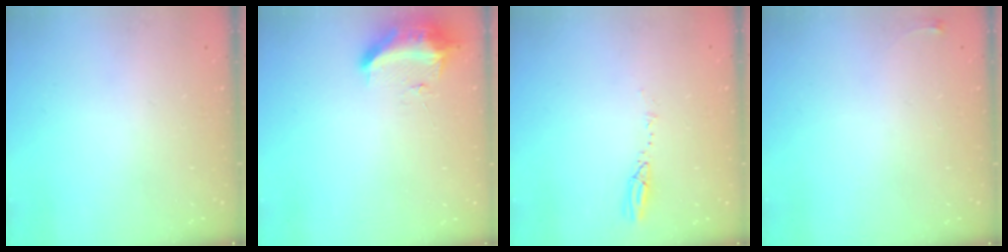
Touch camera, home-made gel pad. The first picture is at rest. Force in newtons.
{"total": 10.0, "press": 10.0, "slide": 0.4}
{"total": 3.9, "press": 3.8, "slide": 0.4}
{"total": 2.6, "press": 2.6, "slide": 0.6}